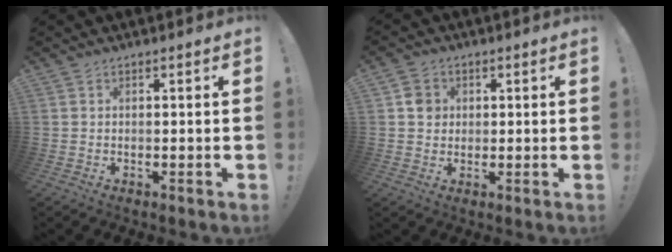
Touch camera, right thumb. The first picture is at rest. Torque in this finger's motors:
{"motor_torque": [0.07, 0.07, 0.01, -0.02, 0.00]}